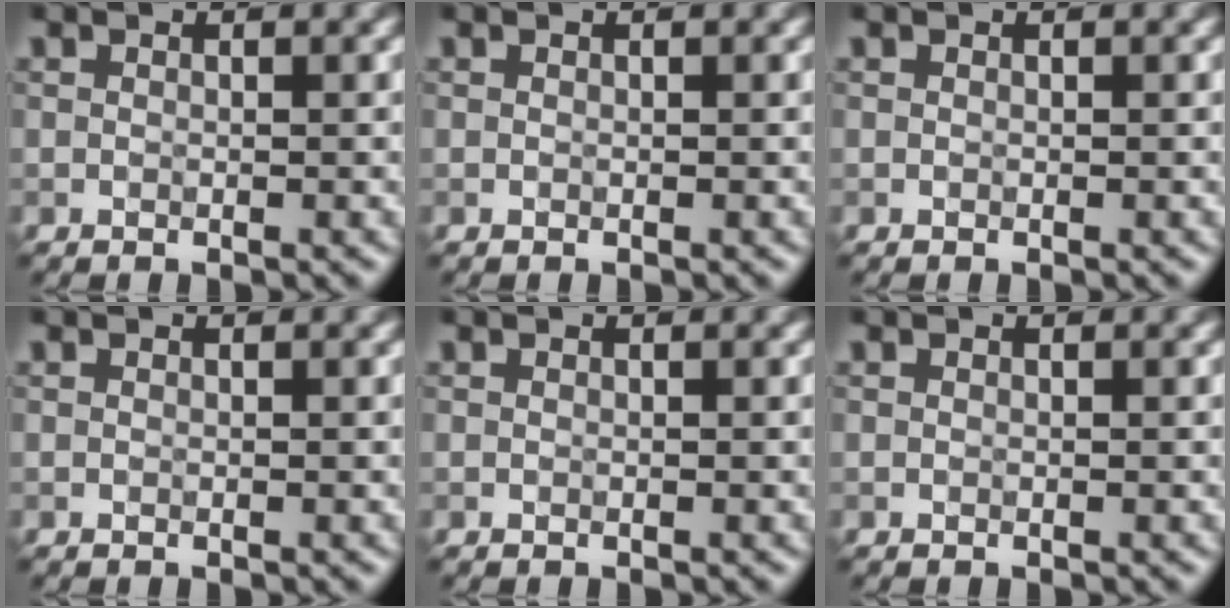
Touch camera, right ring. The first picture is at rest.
{"total": 0.0}
{"total": 0.0}
{"total": 0.0}
{"total": 0.0}
{"total": 0.0}